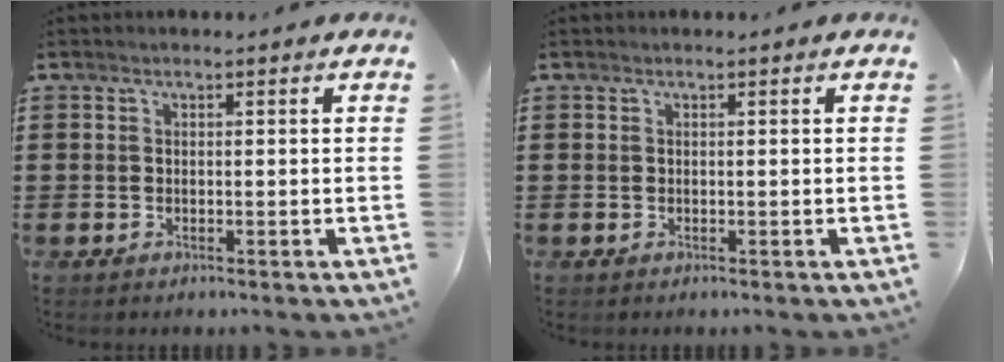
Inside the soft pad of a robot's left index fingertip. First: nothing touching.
{"total": 0.0}